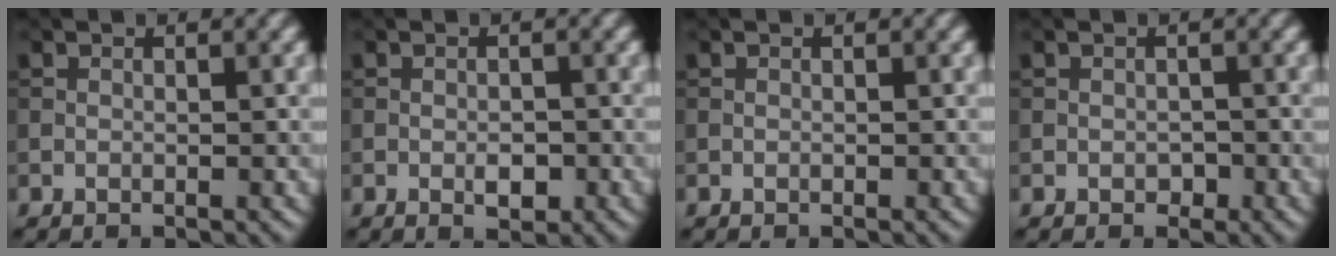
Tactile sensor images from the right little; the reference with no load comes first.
{"total": 1.8, "force": [-0.6, 0.9, 1.4], "torque": [-0.021, 0.000, -0.009]}
{"total": 0.0}
{"total": 0.9, "force": [-0.3, 0.7, 0.5], "torque": [-0.006, -0.003, -0.006]}